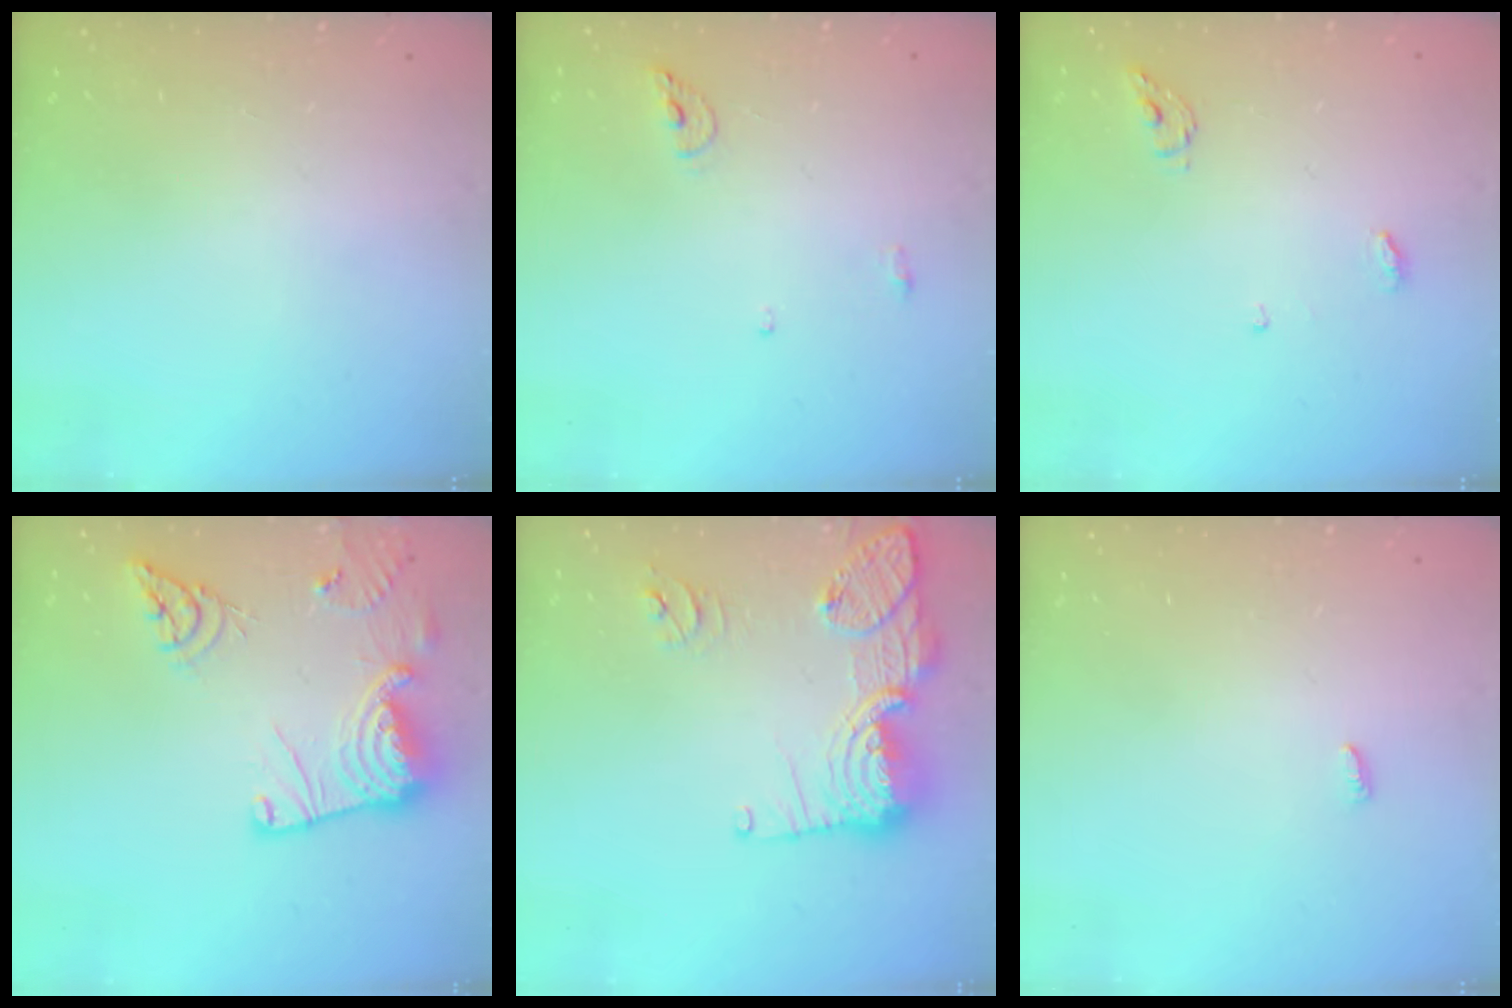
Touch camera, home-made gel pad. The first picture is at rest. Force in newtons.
{"total": 6.3, "press": 6.3, "slide": 0.3}
{"total": 4.4, "press": 4.4, "slide": 0.3}
{"total": 18.1, "press": 18.0, "slide": 1.7}
{"total": 17.6, "press": 17.3, "slide": 3.3}
{"total": 2.4, "press": 2.4, "slide": 0.2}